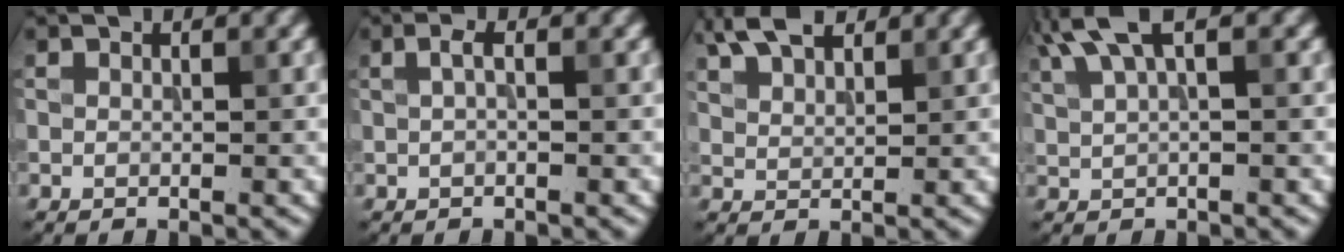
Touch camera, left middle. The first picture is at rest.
{"total": 1.1, "force": [0.1, 0.2, 1.0], "torque": [-0.022, 0.003, 0.002]}
{"total": 4.3, "force": [3.2, 1.7, 2.3], "torque": [-0.050, 0.013, 0.063]}
{"total": 4.3, "force": [2.5, 1.2, 3.3], "torque": [-0.068, 0.015, 0.051]}